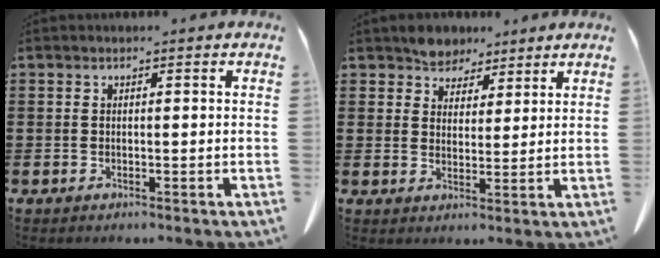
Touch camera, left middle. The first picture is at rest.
{"total": 4.3, "force": [3.9, 1.8, -0.2], "torque": [-0.015, -0.007, 0.074]}